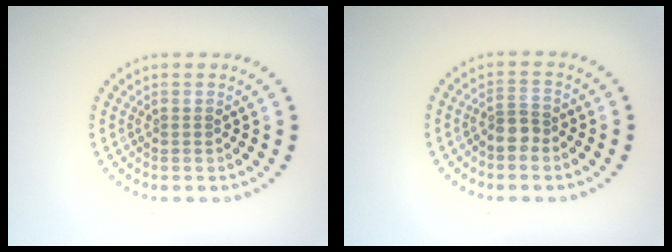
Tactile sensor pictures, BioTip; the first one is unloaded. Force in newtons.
{"total": 2.1, "press": 1.7, "slide": 1.2}